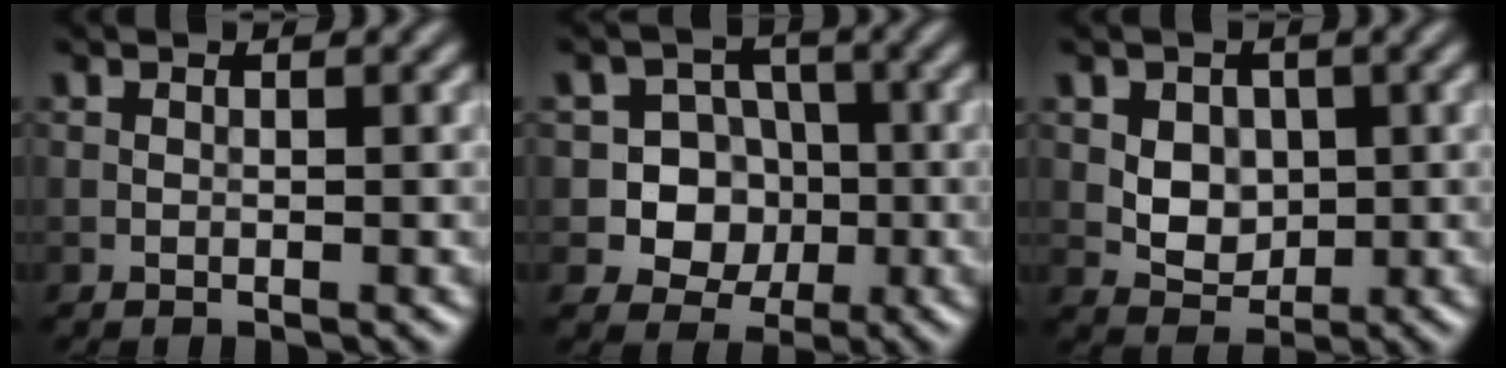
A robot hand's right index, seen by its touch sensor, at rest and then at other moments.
{"total": 5.8, "force": [-1.0, 5.3, 1.9], "torque": [-0.009, 0.017, -0.039]}
{"total": 3.7, "force": [0.7, 2.9, 2.2], "torque": [-0.035, -0.002, 0.019]}